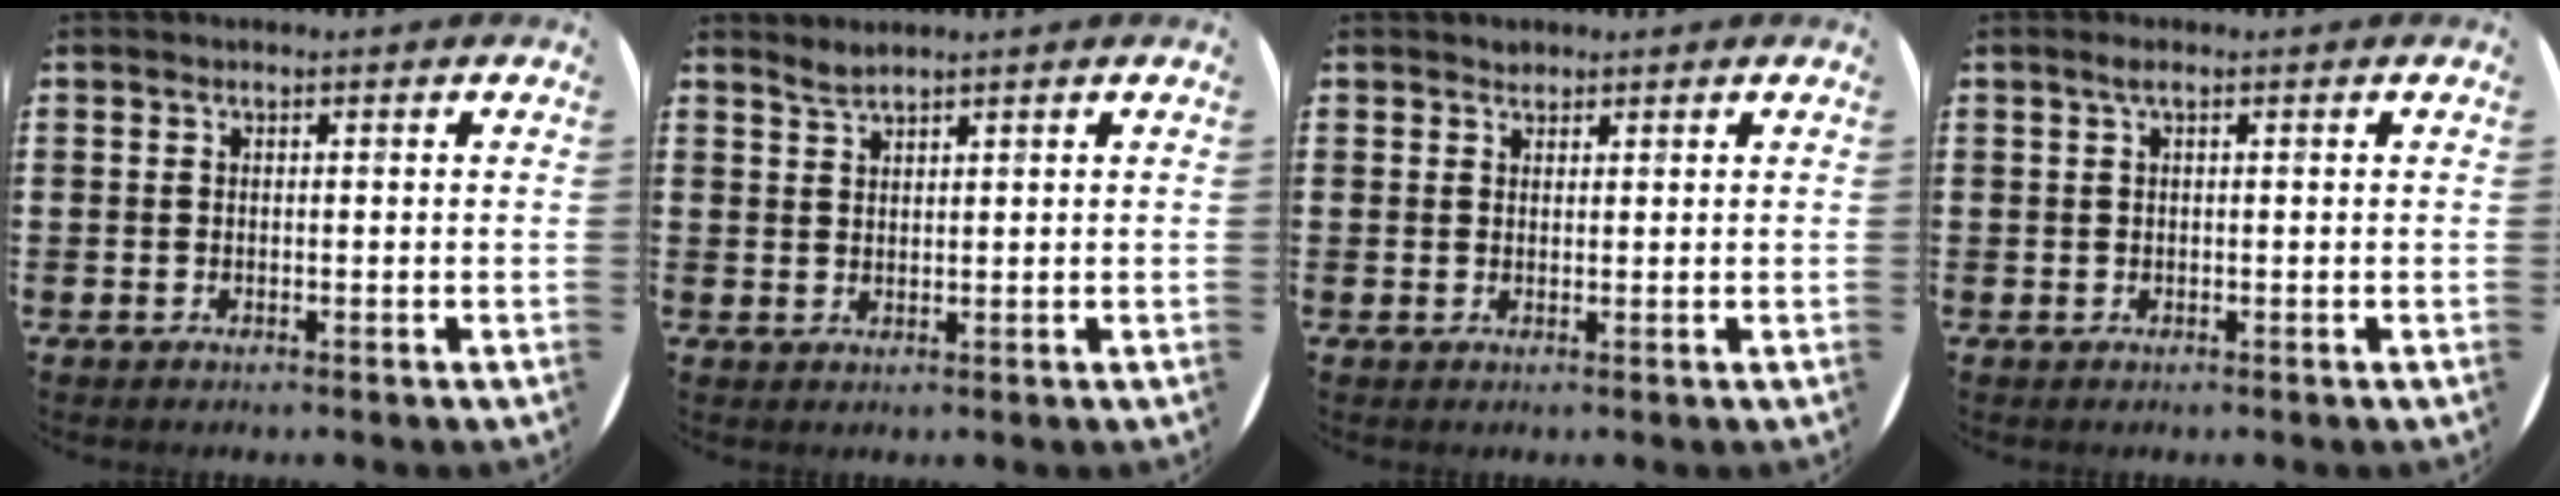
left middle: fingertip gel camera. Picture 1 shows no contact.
{"total": 1.6, "force": [1.6, -0.1, 0.1], "torque": [-0.004, 0.001, 0.031]}
{"total": 1.0, "force": [1.0, 0.4, -0.1], "torque": [0.009, -0.001, 0.017]}
{"total": 0.9, "force": [0.3, 0.1, 0.8], "torque": [-0.015, 0.004, 0.005]}